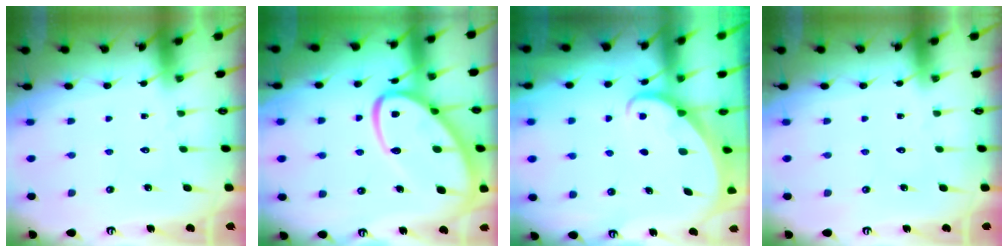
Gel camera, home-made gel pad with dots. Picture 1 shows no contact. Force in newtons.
{"total": 17.8, "press": 17.8, "slide": 1.6}
{"total": 1.9, "press": 1.8, "slide": 0.2}
{"total": 0.0}